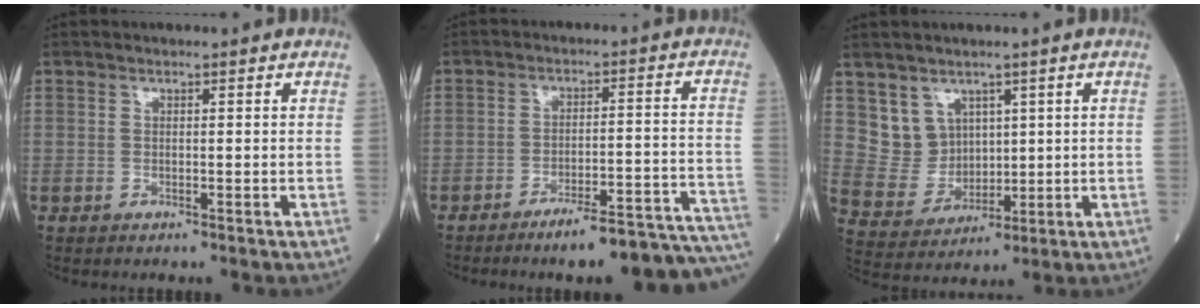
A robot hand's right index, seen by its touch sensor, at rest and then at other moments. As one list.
[{"total": 15.5, "force": [-13.5, 1.1, 7.5], "torque": [-0.047, 0.038, -0.180]}, {"total": 6.3, "force": [3.1, 5.4, 0.9], "torque": [-0.026, 0.013, 0.075]}]